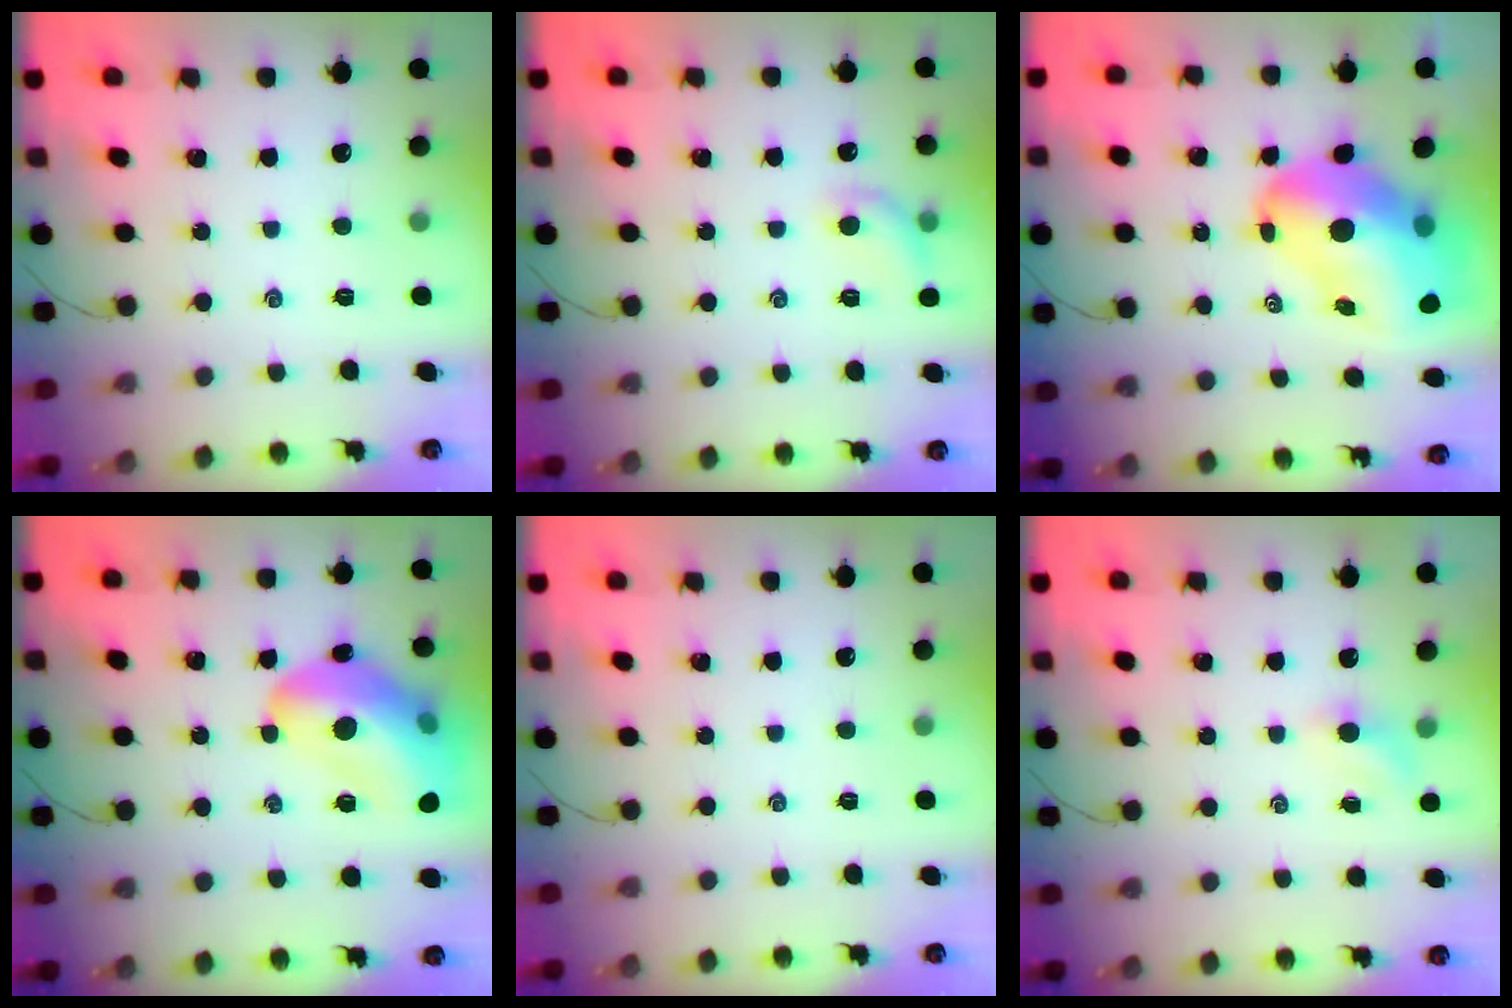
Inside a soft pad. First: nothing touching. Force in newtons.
{"total": 7.8, "press": 7.6, "slide": 1.8}
{"total": 18.9, "press": 18.1, "slide": 5.5}
{"total": 20.0, "press": 19.8, "slide": 2.9}
{"total": 0.0}
{"total": 3.3, "press": 3.1, "slide": 1.1}